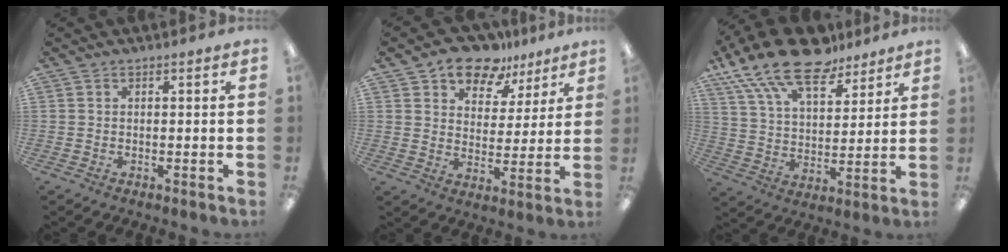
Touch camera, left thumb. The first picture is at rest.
{"total": 11.9, "force": [9.6, 6.2, 3.4], "torque": [-0.055, -0.068, 0.176]}
{"total": 18.1, "force": [13.1, 8.0, 9.6], "torque": [-0.182, -0.075, 0.234]}